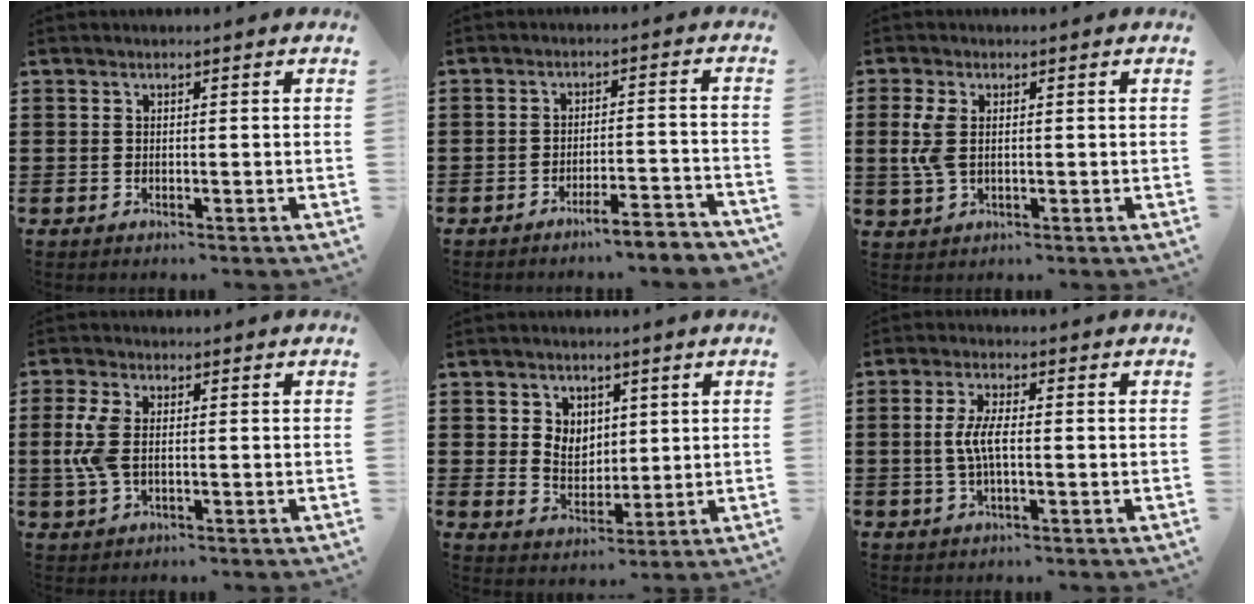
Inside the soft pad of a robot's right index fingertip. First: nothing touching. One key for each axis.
{"total": 4.1, "fx": -3.7, "fy": -0.3, "fz": 1.7, "tx": -0.029, "ty": -0.009, "tz": -0.073}
{"total": 4.7, "fx": 0.3, "fy": 2.6, "fz": 3.9, "tx": -0.107, "ty": -0.002, "tz": -0.003}
{"total": 5.6, "fx": 0.0, "fy": 2.9, "fz": 4.8, "tx": -0.128, "ty": -0.004, "tz": -0.009}
{"total": 5.2, "fx": 1.9, "fy": 4.7, "fz": 1.0, "tx": -0.037, "ty": 0.010, "tz": 0.032}
{"total": 4.4, "fx": -0.3, "fy": 1.3, "fz": 4.2, "tx": -0.098, "ty": -0.005, "tz": -0.015}